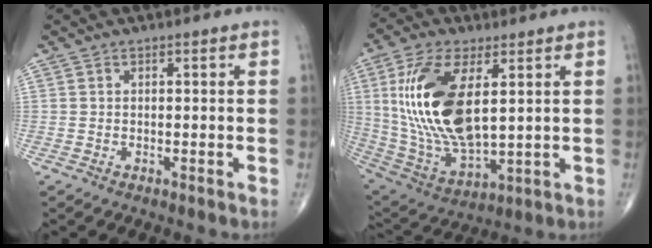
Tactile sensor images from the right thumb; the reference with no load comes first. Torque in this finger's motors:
{"motor_torque": [-0.66, 2.17, 1.94, 0.74, 0.24]}